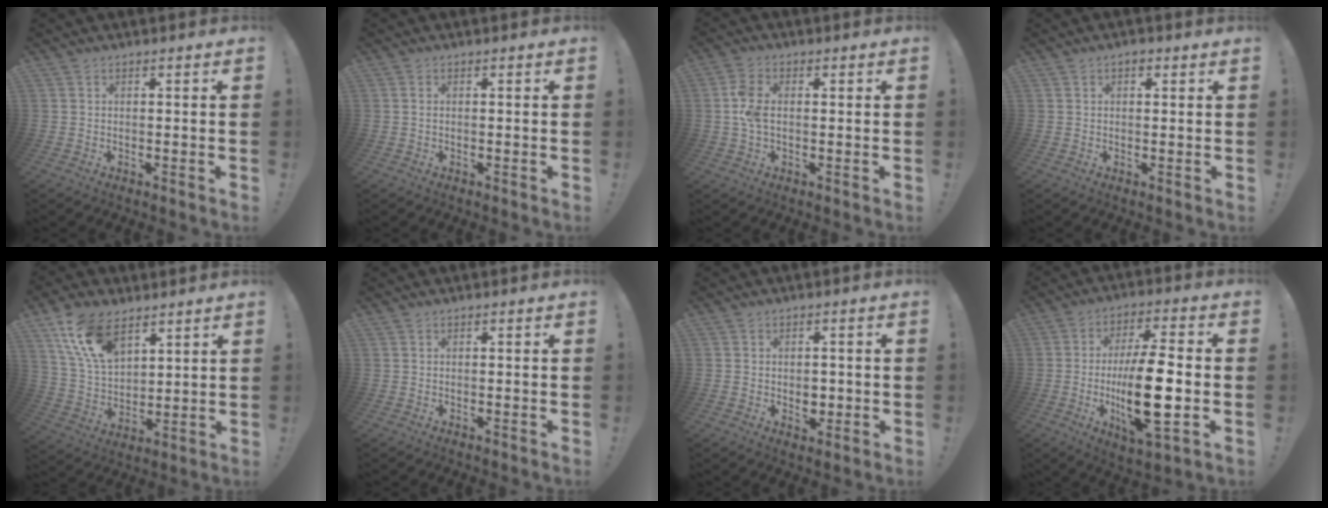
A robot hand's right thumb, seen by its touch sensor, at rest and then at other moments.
{"total": 0.6, "force": [0.1, 0.2, 0.5], "torque": [-0.020, 0.005, 0.004]}
{"total": 6.3, "force": [0.1, 3.6, 5.2], "torque": [-0.112, 0.007, 0.001]}
{"total": 1.1, "force": [0.6, 0.6, 0.7], "torque": [-0.015, 0.001, 0.011]}
{"total": 15.5, "force": [9.3, 8.4, 9.2], "torque": [-0.191, -0.033, 0.179]}
{"total": 0.0}
{"total": 3.2, "force": [-0.5, 2.7, 1.7], "torque": [-0.012, 0.000, -0.010]}
{"total": 18.8, "force": [-2.9, 5.5, 17.7], "torque": [-0.313, -0.003, -0.048]}